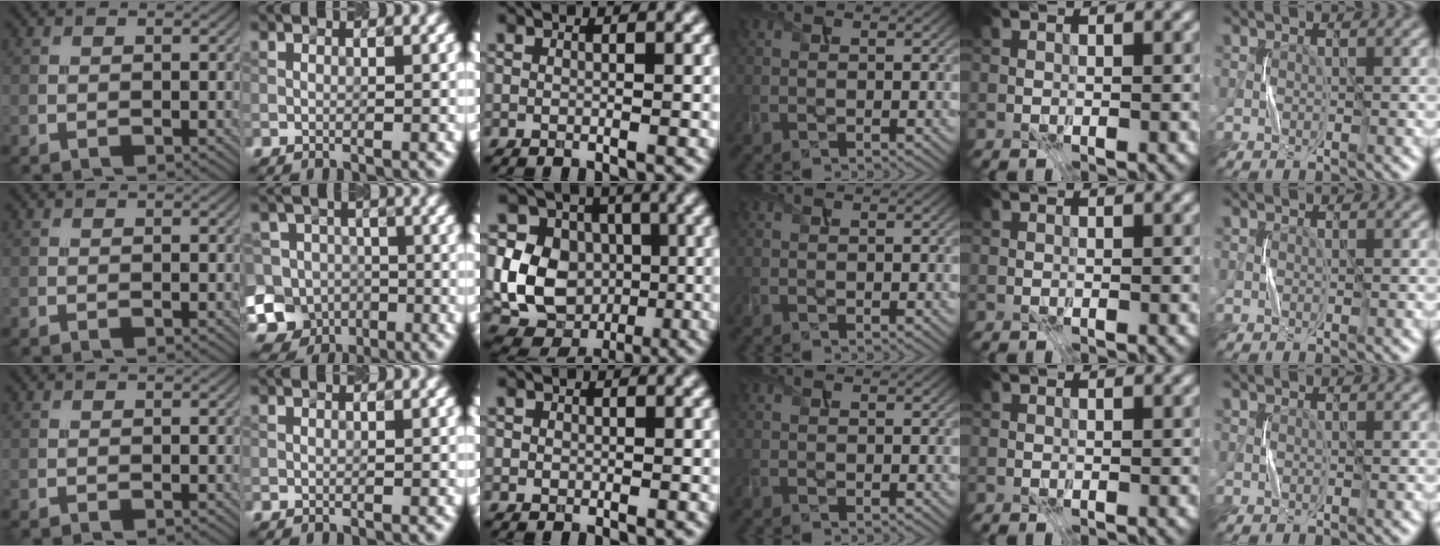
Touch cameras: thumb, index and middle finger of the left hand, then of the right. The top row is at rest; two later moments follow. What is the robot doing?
{"motion": "press", "object": "stapler"}